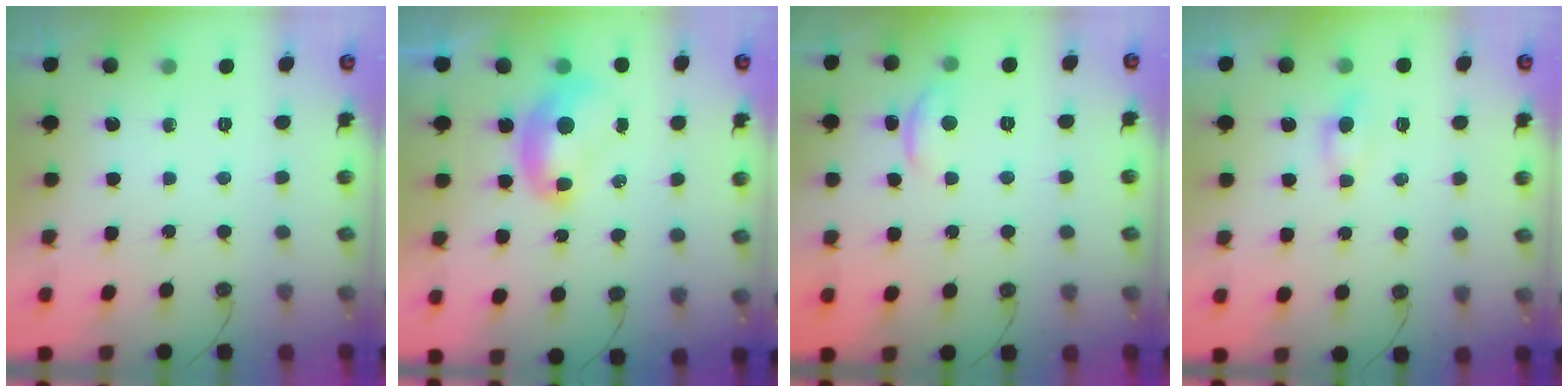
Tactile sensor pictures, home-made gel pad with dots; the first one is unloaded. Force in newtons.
{"total": 2.0, "press": 2.0, "slide": 0.0}
{"total": 0.6, "press": 0.0, "slide": 0.6}
{"total": 0.5, "press": 0.3, "slide": 0.5}